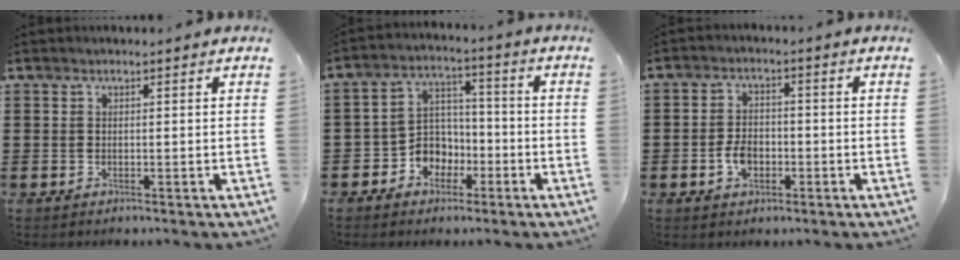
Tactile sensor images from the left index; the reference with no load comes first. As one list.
[{"total": 6.1, "force": [-2.8, 5.2, 1.5], "torque": [-0.046, 0.014, -0.056]}, {"total": 4.2, "force": [-1.5, 2.8, 2.8], "torque": [-0.067, -0.001, -0.031]}]